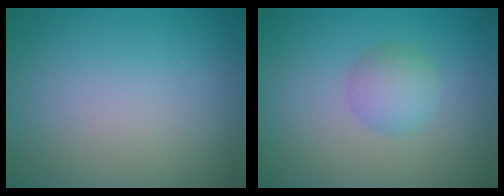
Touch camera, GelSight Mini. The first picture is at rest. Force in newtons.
{"total": 2.3, "press": 2.3, "slide": 0.1}